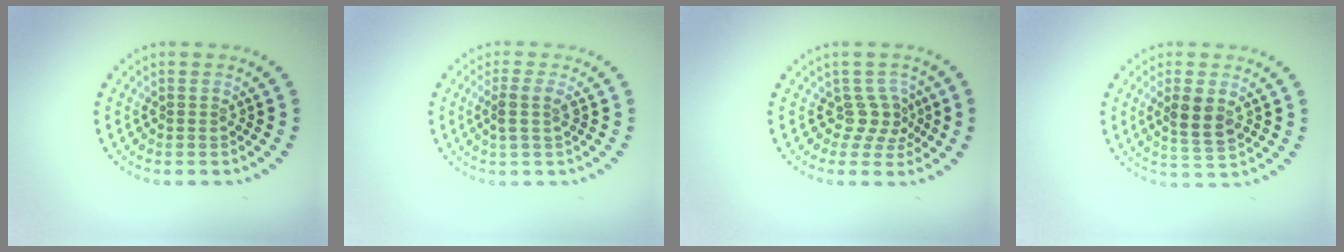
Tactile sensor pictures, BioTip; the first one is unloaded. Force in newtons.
{"total": 1.8, "press": 1.5, "slide": 1.1}
{"total": 2.3, "press": 1.6, "slide": 1.7}
{"total": 3.2, "press": 3.1, "slide": 0.8}